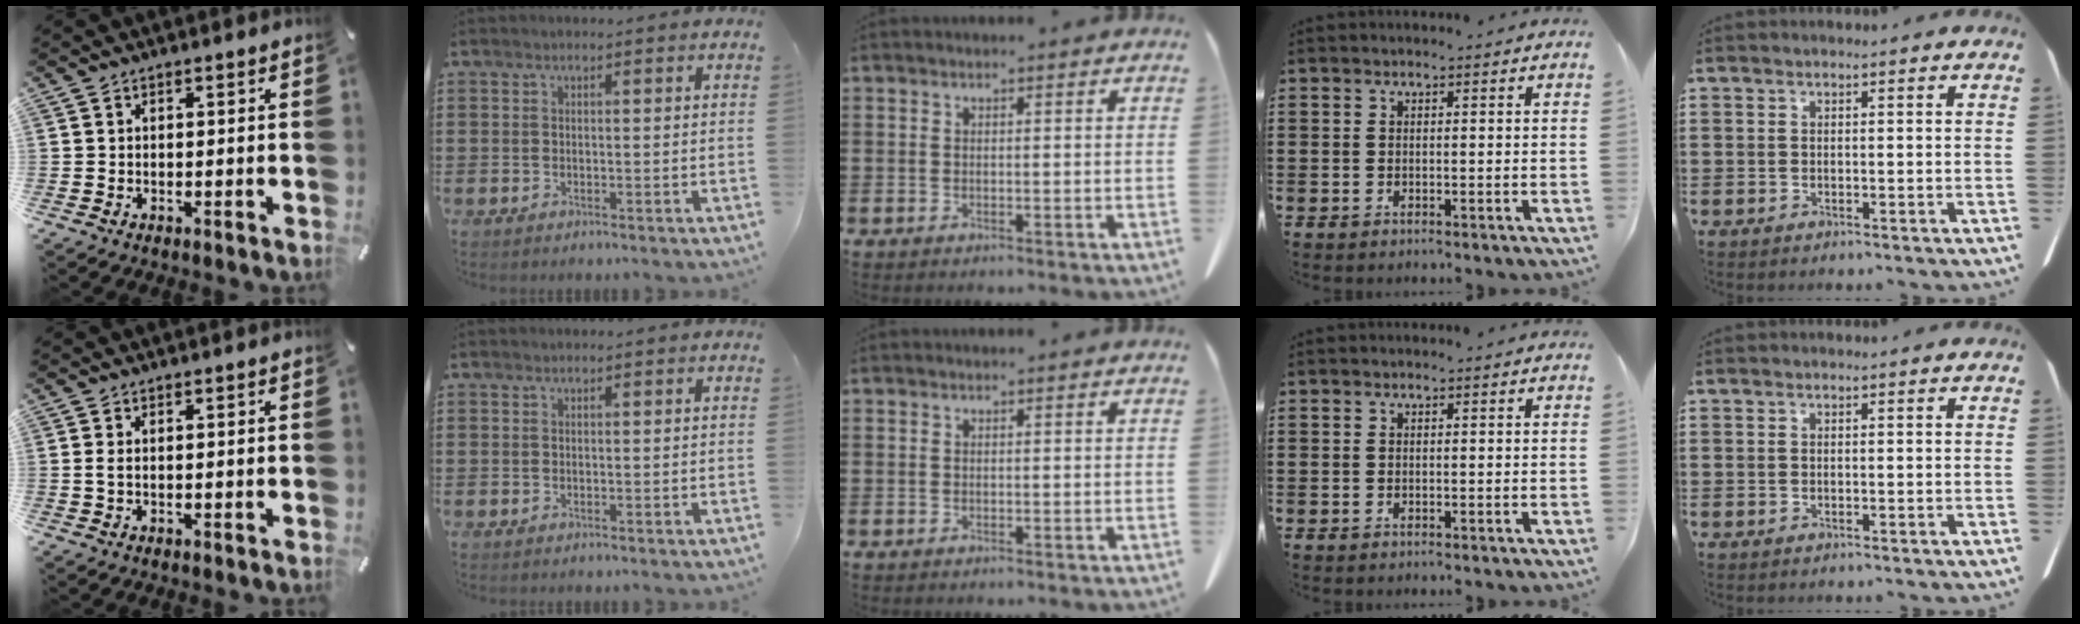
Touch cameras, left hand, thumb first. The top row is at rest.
{"thumb": {"total": 1.4, "force": [0.1, 0.4, 1.3], "torque": [-0.027, 0.001, 0.002]}}